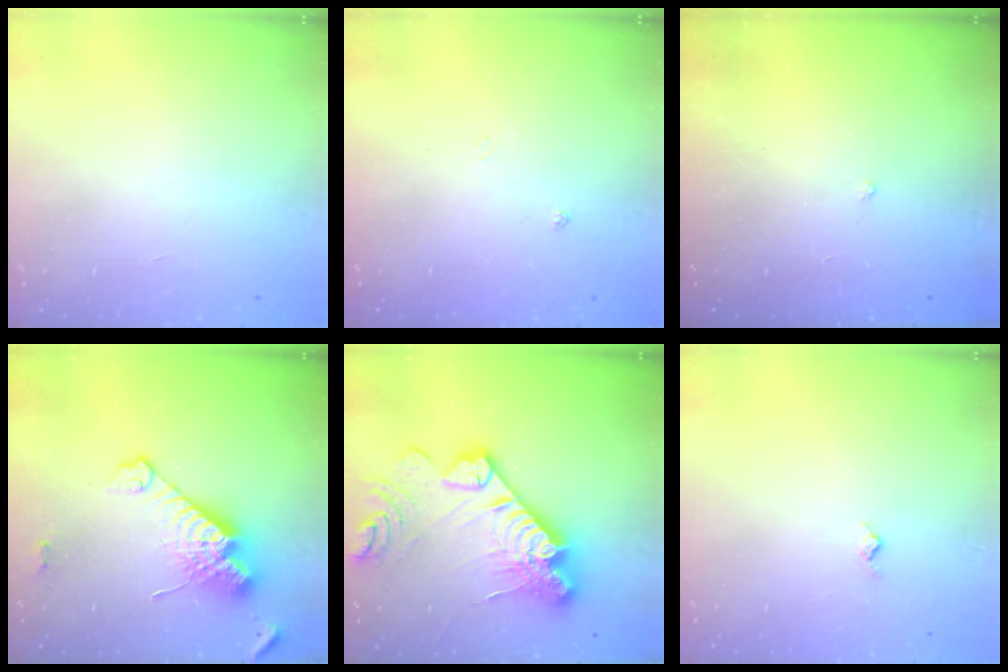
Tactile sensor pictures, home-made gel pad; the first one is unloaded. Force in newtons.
{"total": 3.4, "press": 3.3, "slide": 0.5}
{"total": 1.1, "press": 1.1, "slide": 0.3}
{"total": 15.3, "press": 15.2, "slide": 1.2}
{"total": 24.2, "press": 24.1, "slide": 2.5}
{"total": 3.3, "press": 3.2, "slide": 0.5}